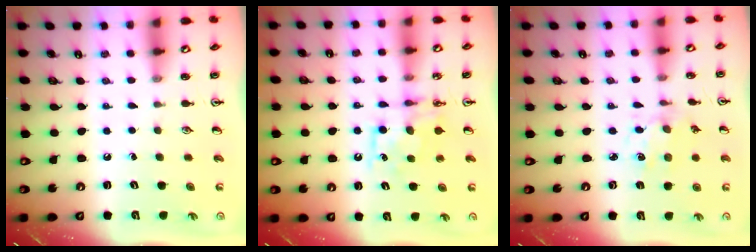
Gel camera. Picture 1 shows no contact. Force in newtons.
{"total": 8.2, "press": 8.2, "slide": 0.3}
{"total": 2.5, "press": 2.5, "slide": 0.2}